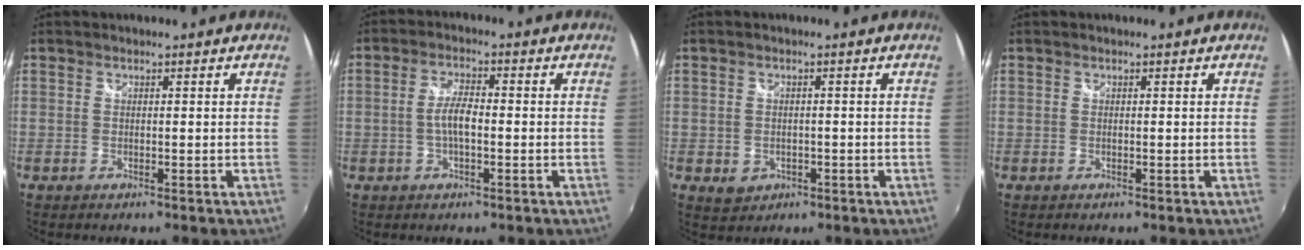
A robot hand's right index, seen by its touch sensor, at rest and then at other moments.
{"total": 4.4, "force": [-0.8, 1.4, 4.1], "torque": [-0.083, 0.007, -0.016]}
{"total": 3.9, "force": [-1.3, 3.4, 1.6], "torque": [-0.037, -0.002, -0.011]}
{"total": 0.0}